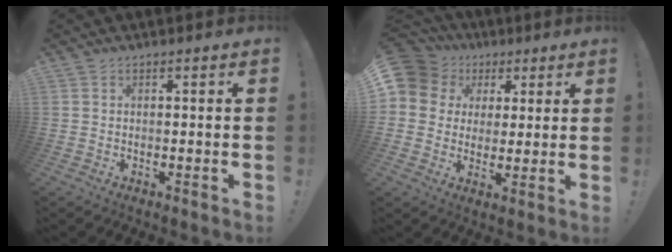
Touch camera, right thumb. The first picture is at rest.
{"total": 9.6, "force": [3.4, 8.4, 3.1], "torque": [-0.055, -0.016, 0.071]}